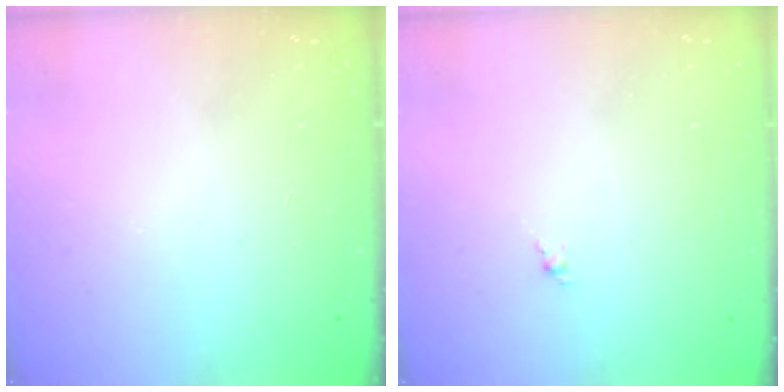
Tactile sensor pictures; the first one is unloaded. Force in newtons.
{"total": 1.4, "press": 1.2, "slide": 0.6}